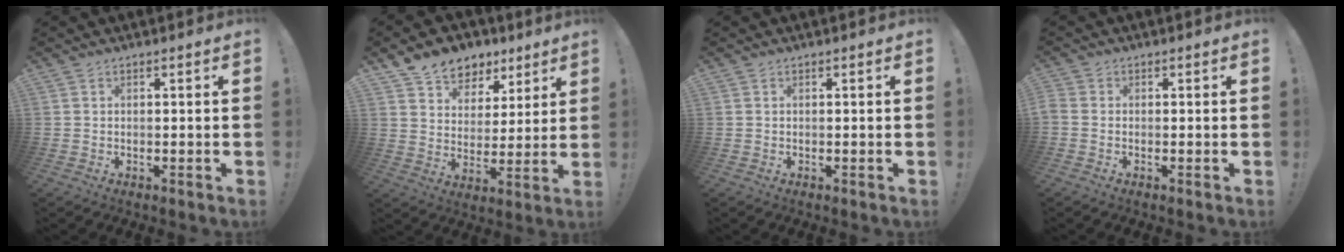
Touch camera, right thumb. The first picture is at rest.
{"total": 10.8, "force": [7.7, 7.2, 2.2], "torque": [-0.041, -0.051, 0.152]}
{"total": 0.0}
{"total": 1.2, "force": [-0.4, 0.8, 0.8], "torque": [-0.014, 0.002, -0.006]}